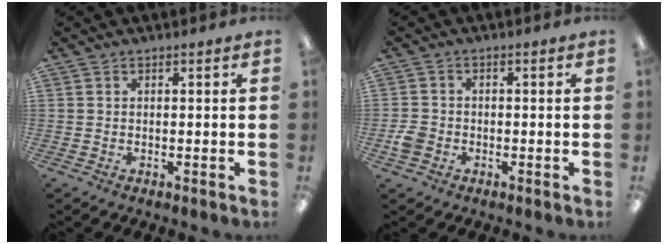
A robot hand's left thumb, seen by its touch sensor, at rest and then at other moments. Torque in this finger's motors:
{"motor_torque": [-0.09, 0.12, -0.18, 0.08, 0.00]}